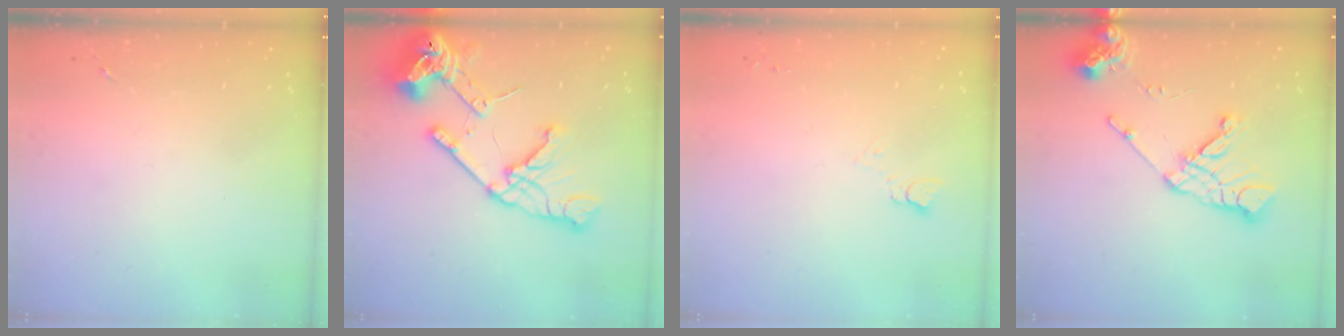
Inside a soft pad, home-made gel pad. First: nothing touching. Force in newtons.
{"total": 24.0, "press": 23.9, "slide": 2.5}
{"total": 3.8, "press": 3.8, "slide": 0.3}
{"total": 14.4, "press": 14.3, "slide": 1.9}